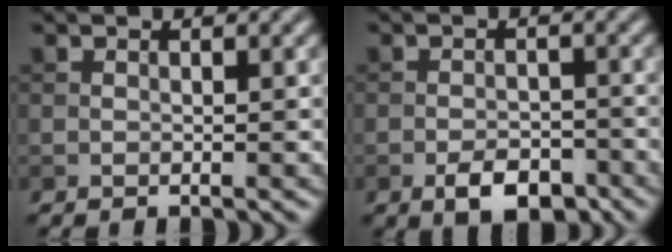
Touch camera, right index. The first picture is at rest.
{"total": 3.9, "force": [-2.2, 2.0, 2.5], "torque": [-0.035, -0.003, -0.038]}